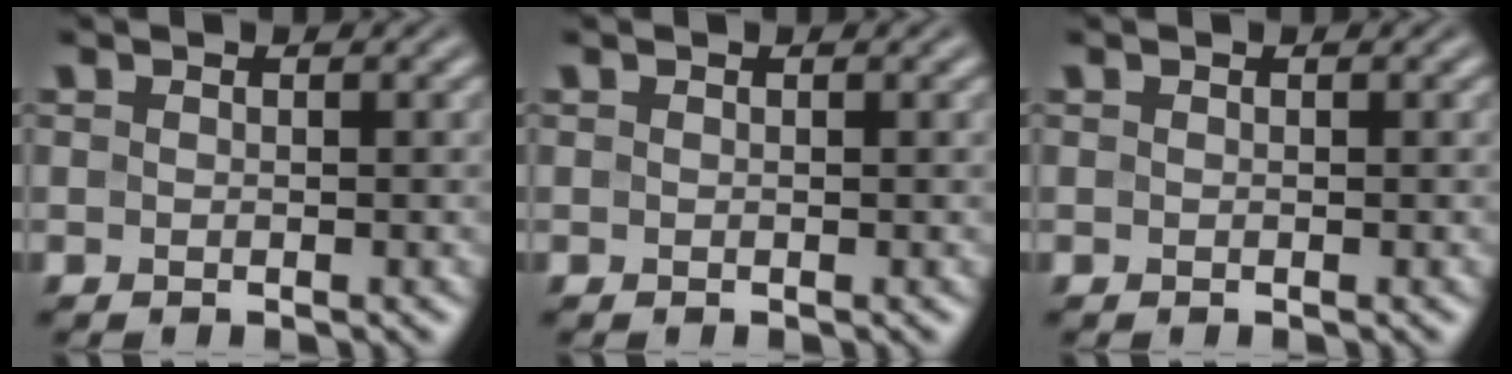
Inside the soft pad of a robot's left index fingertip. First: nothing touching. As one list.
[{"total": 0.0}, {"total": 0.0}]